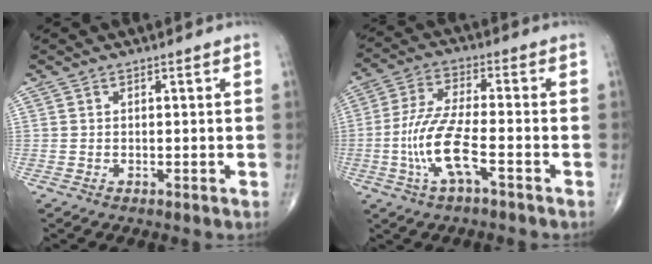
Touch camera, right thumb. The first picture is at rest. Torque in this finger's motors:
{"motor_torque": [2.70, 2.31, 0.74, -0.76, 0.43]}